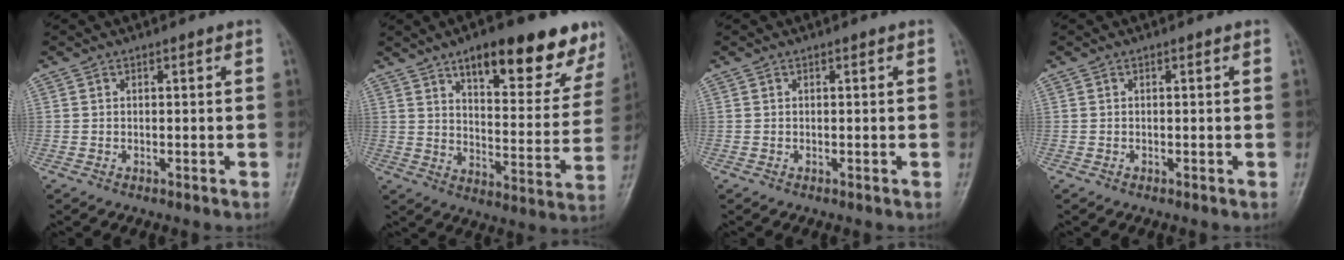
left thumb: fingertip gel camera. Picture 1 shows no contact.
{"total": 21.0, "force": [13.2, 7.1, 14.7], "torque": [-0.148, -0.051, 0.185]}
{"total": 0.0}
{"total": 0.0}